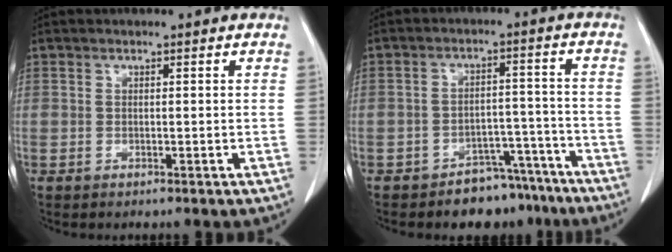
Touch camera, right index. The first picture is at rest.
{"total": 7.4, "force": [-6.1, 4.0, 1.5], "torque": [0.006, 0.044, -0.088]}